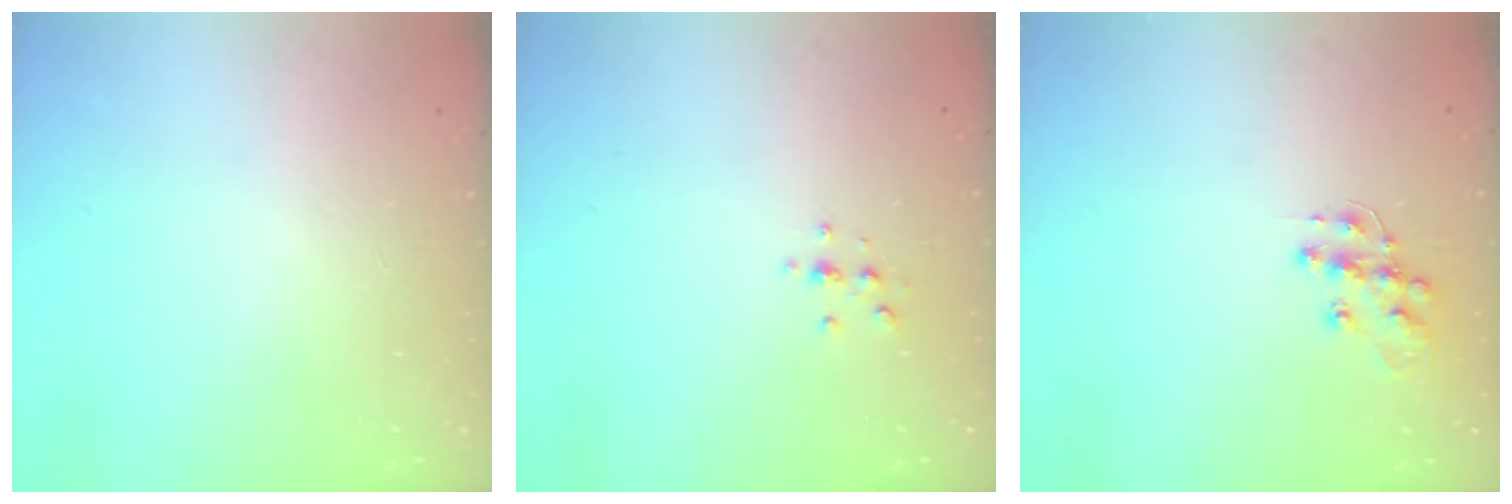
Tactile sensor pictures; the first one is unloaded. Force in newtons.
{"total": 2.2, "press": 2.1, "slide": 0.2}
{"total": 10.7, "press": 10.7, "slide": 0.7}